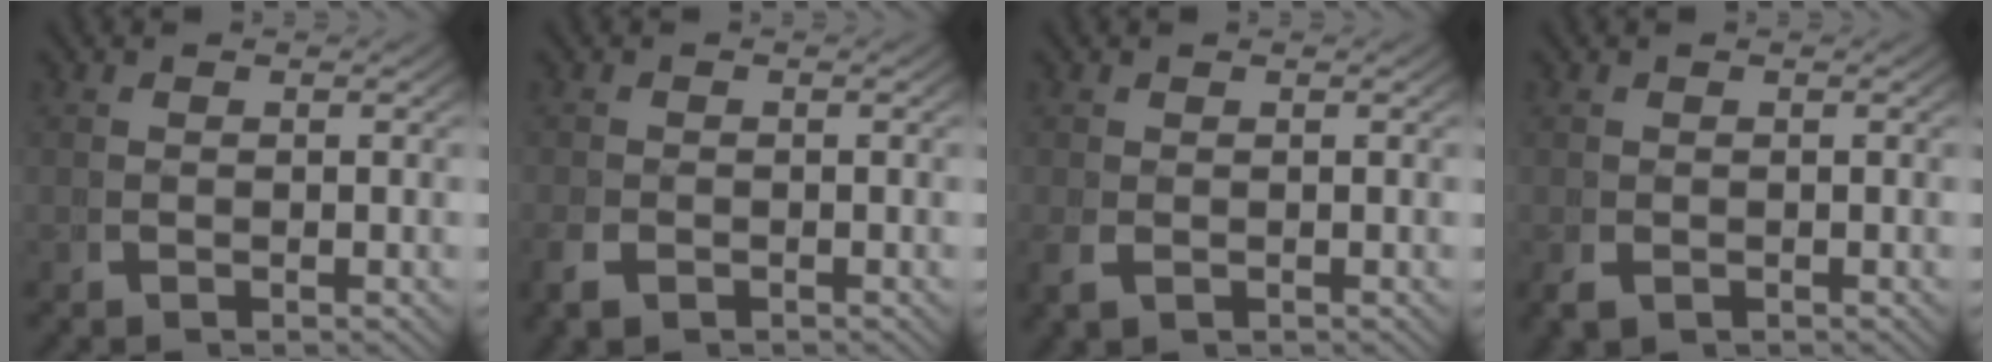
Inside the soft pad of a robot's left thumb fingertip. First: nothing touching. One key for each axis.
{"total": 1.5, "fx": -0.9, "fy": 1.0, "fz": 0.7, "tx": -0.016, "ty": -0.006, "tz": -0.015}
{"total": 0.9, "fx": -0.2, "fy": 0.6, "fz": 0.7, "tx": -0.020, "ty": -0.006, "tz": 0.003}
{"total": 1.2, "fx": -0.5, "fy": 0.9, "fz": 0.6, "tx": -0.011, "ty": -0.007, "tz": -0.005}